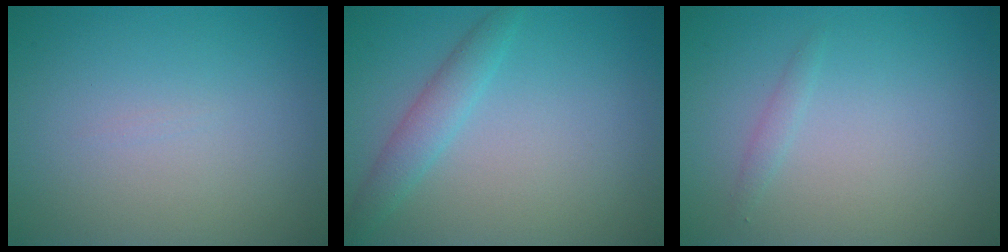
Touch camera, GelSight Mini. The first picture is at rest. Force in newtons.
{"total": 2.3, "press": 2.3, "slide": 0.1}
{"total": 0.8, "press": 0.8, "slide": 0.1}